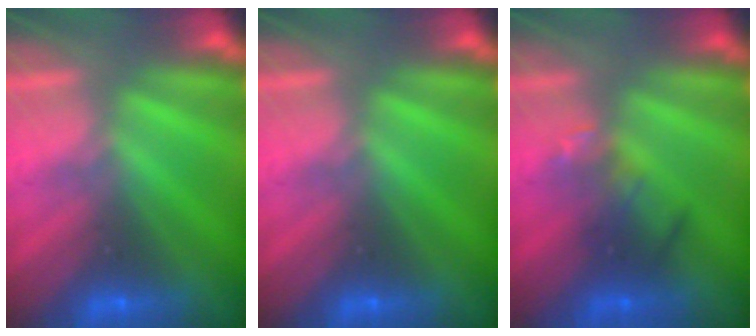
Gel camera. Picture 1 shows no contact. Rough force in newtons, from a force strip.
{"total": 0.0}
{"total": 2.4}